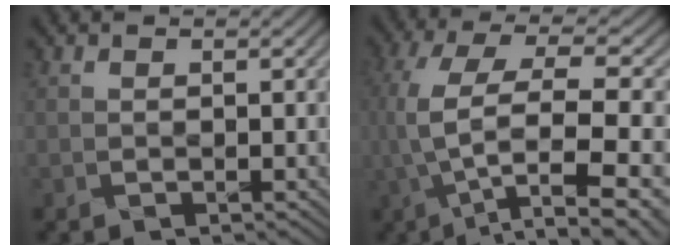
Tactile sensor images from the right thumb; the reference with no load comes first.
{"total": 12.7, "force": [-0.4, 4.9, 11.7], "torque": [-0.232, -0.007, 0.015]}